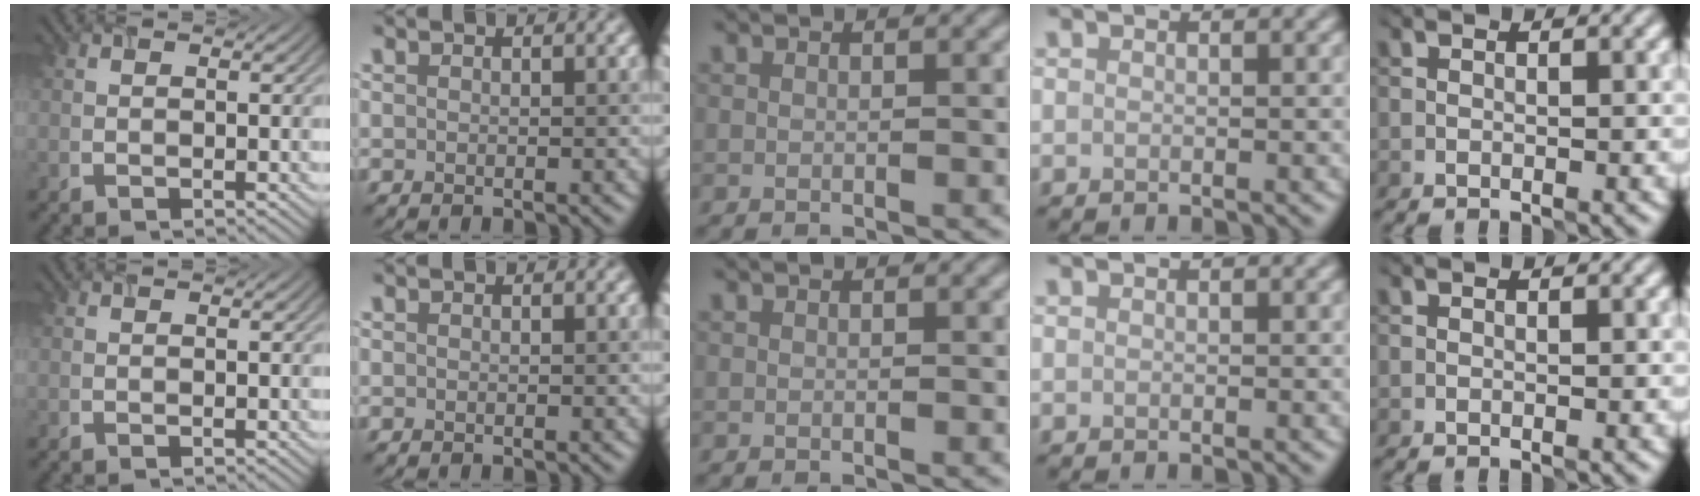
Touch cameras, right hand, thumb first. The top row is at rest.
{}